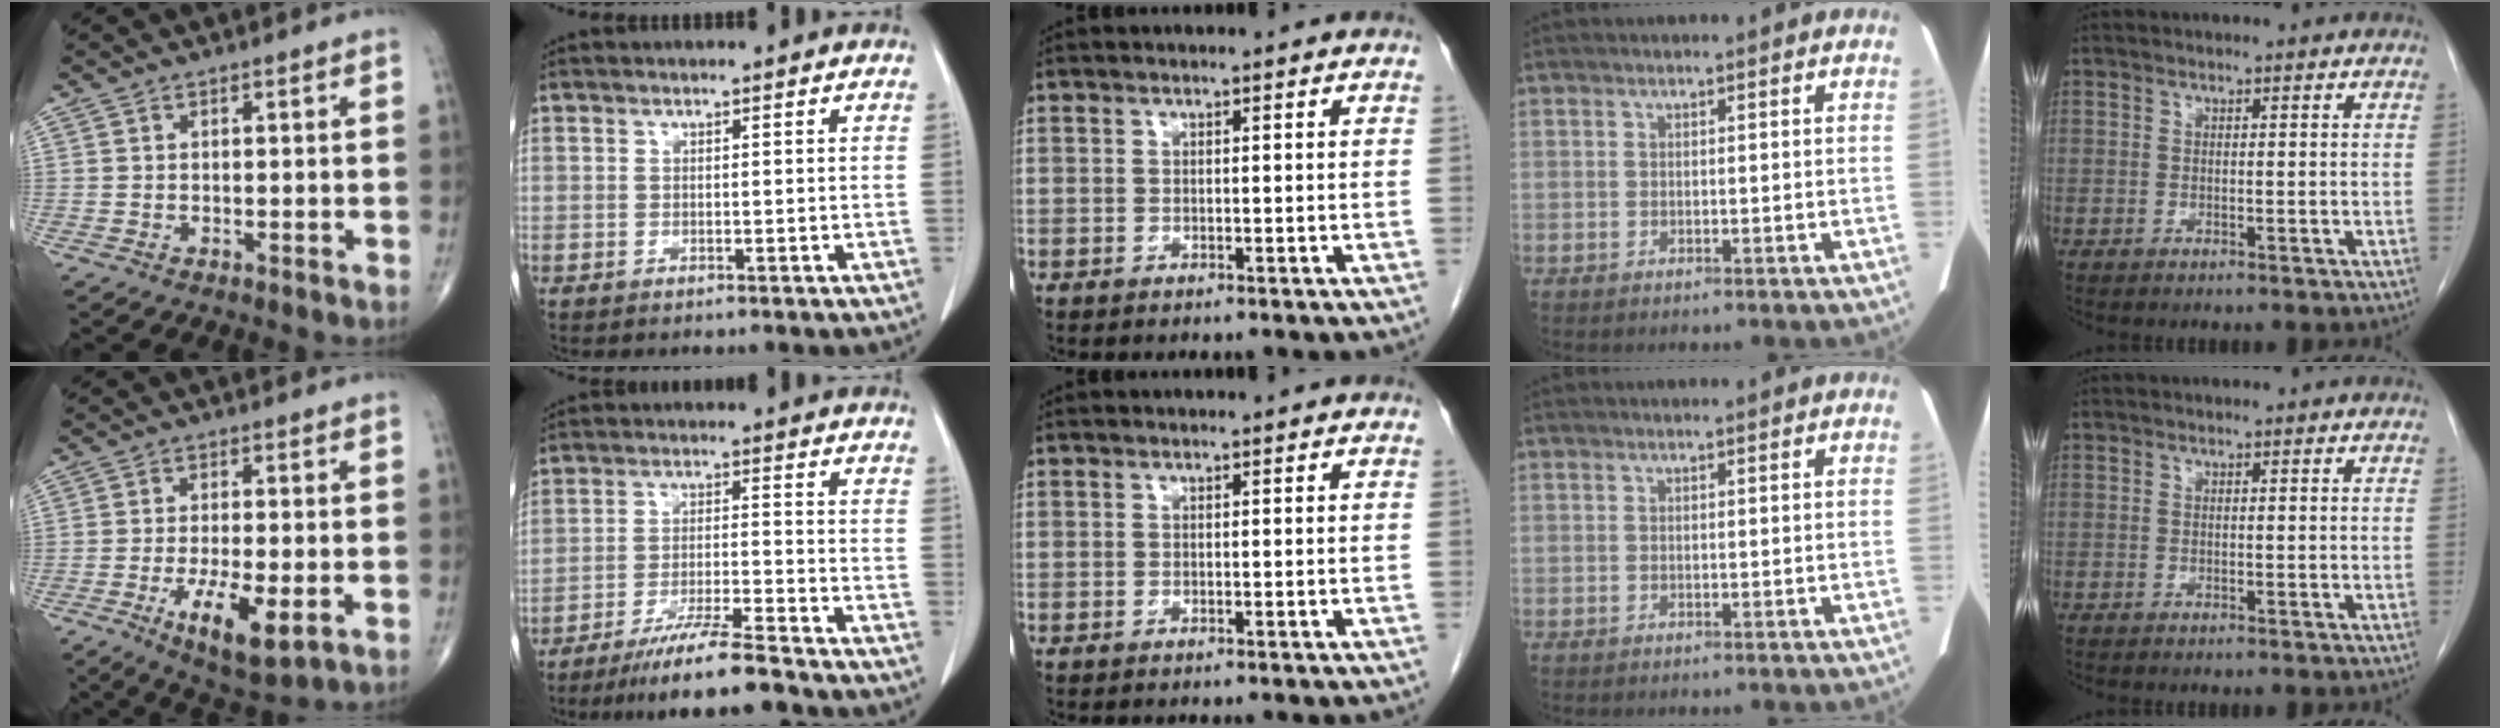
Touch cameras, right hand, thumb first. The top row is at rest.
{"thumb": {"total": 10.2, "force": [-3.3, 3.2, 9.0], "torque": [-0.149, -0.014, -0.051]}, "index": {"total": 9.1, "force": [-7.6, -0.6, 4.8], "torque": [-0.074, -0.027, -0.133]}}